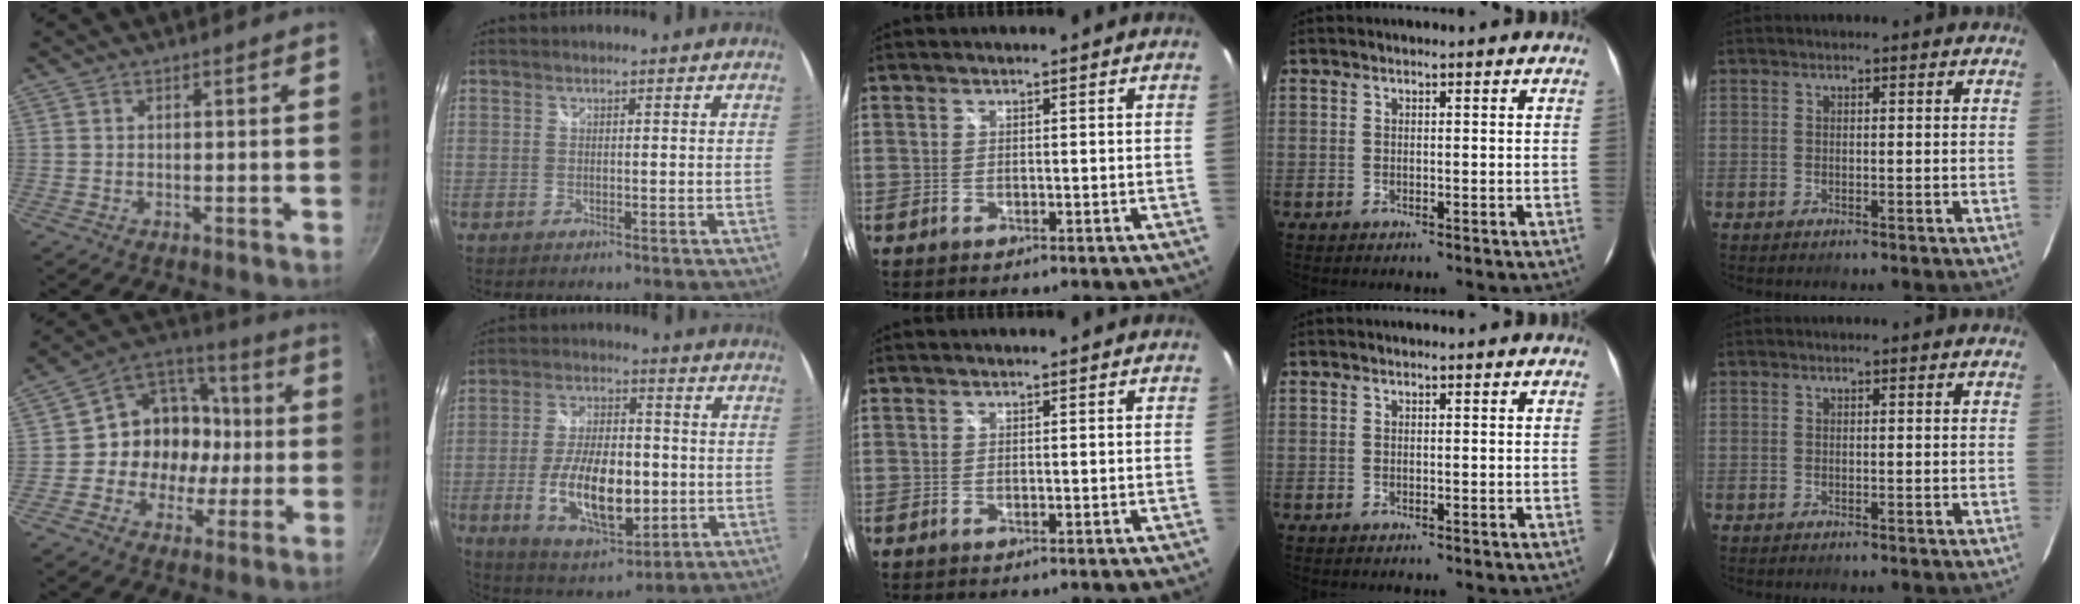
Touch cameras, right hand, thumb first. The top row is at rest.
{"thumb": {"total": 15.1, "force": [-1.4, 13.0, 7.6], "torque": [-0.076, 0.040, -0.035]}, "index": {"total": 15.3, "force": [-3.0, 7.3, 13.1], "torque": [-0.250, -0.009, -0.039]}}